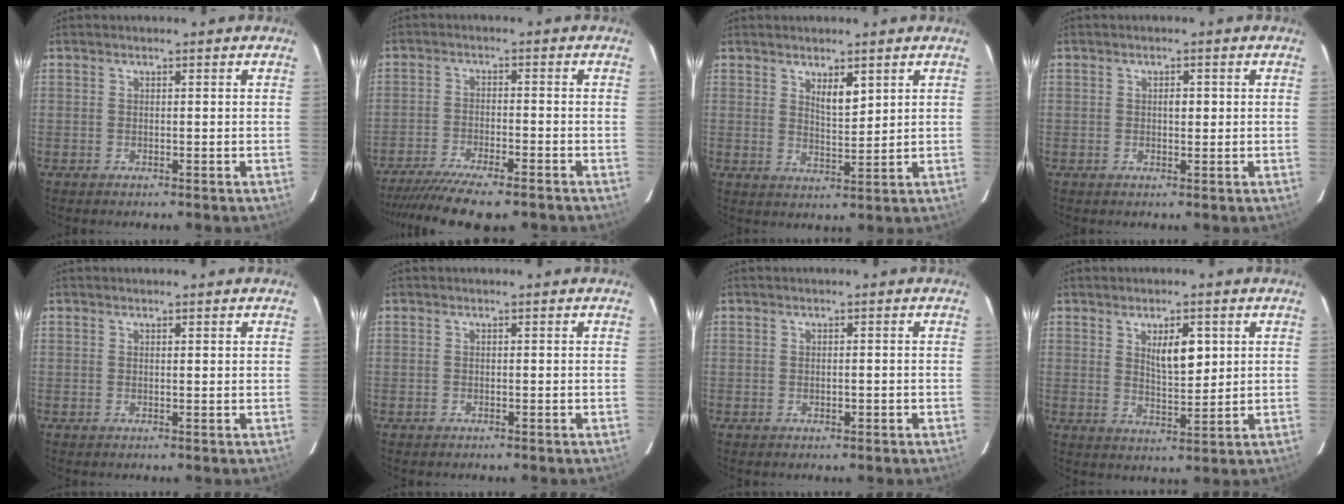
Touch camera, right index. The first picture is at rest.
{"total": 13.5, "force": [-11.5, 1.6, 6.9], "torque": [-0.112, -0.024, -0.176]}
{"total": 3.7, "force": [2.2, 1.0, 2.8], "torque": [-0.051, -0.006, 0.043]}
{"total": 1.5, "force": [0.2, 0.8, 1.3], "torque": [-0.021, 0.002, 0.003]}
{"total": 0.6, "force": [0.6, 0.1, 0.3], "torque": [-0.005, 0.002, 0.008]}
{"total": 0.0}
{"total": 1.0, "force": [-0.2, 0.4, 0.9], "torque": [-0.017, -0.001, -0.001]}
{"total": 5.8, "force": [2.2, 2.0, 5.0], "torque": [-0.084, -0.003, 0.042]}